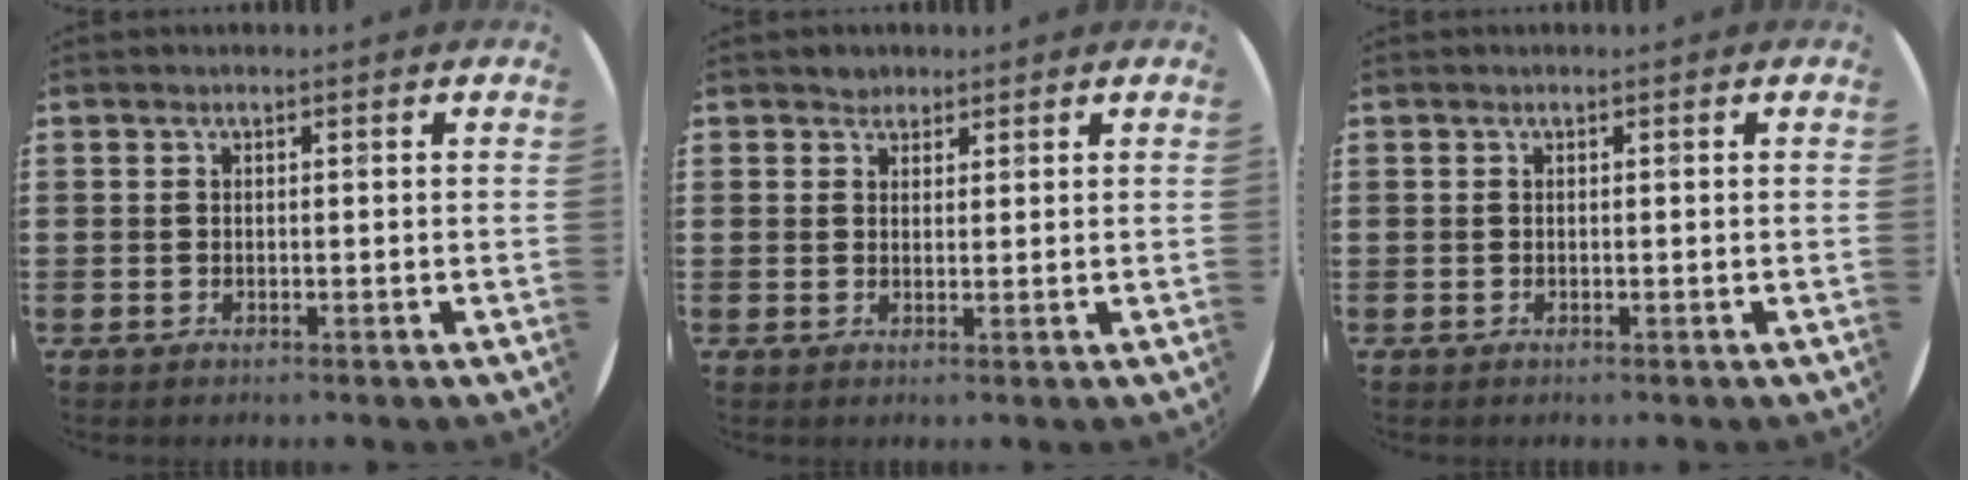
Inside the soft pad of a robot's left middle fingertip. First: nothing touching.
{"total": 1.6, "force": [1.4, 0.7, 0.0], "torque": [0.006, -0.002, 0.027]}
{"total": 0.0}